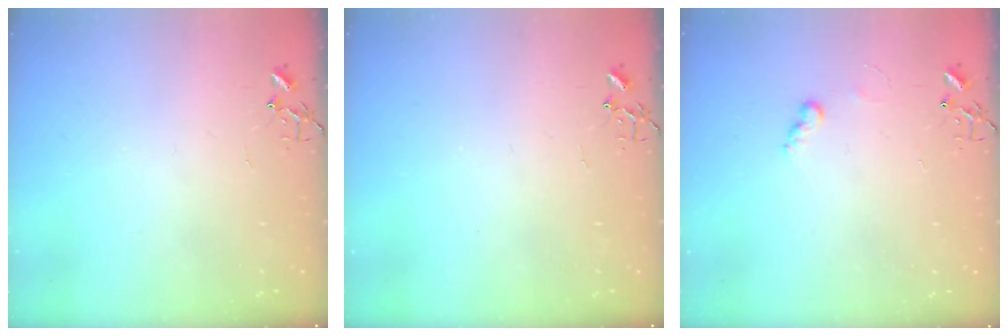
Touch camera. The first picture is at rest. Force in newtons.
{"total": 0.0}
{"total": 5.0, "press": 5.0, "slide": 0.5}